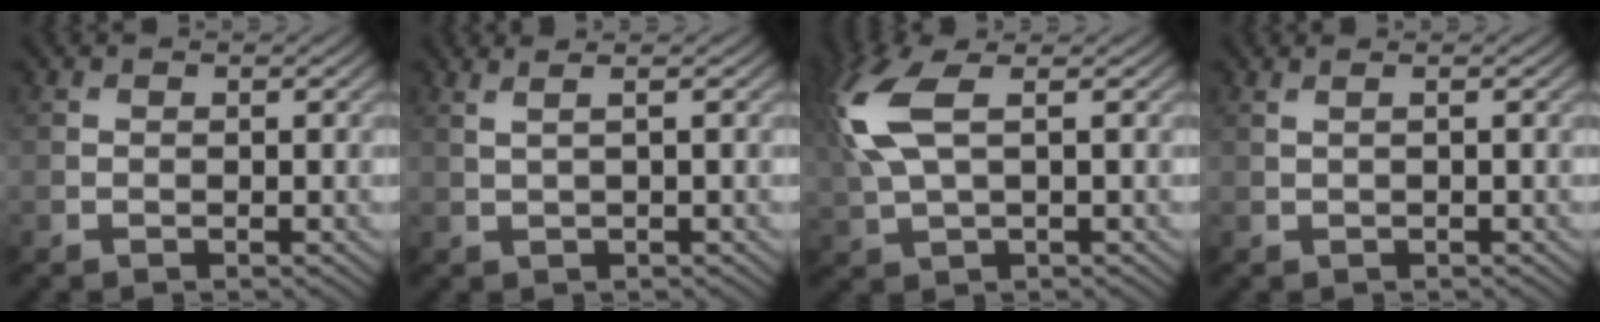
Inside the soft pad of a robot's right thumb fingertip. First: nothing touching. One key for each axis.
{"total": 2.2, "fx": 0.9, "fy": 0.5, "fz": 1.9, "tx": -0.027, "ty": 0.009, "tz": 0.000}
{"total": 9.3, "fx": 2.3, "fy": 4.0, "fz": 8.1, "tx": -0.238, "ty": 0.017, "tz": 0.047}
{"total": 1.2, "fx": 0.3, "fy": 0.4, "fz": 1.2, "tx": -0.015, "ty": 0.005, "tz": -0.007}